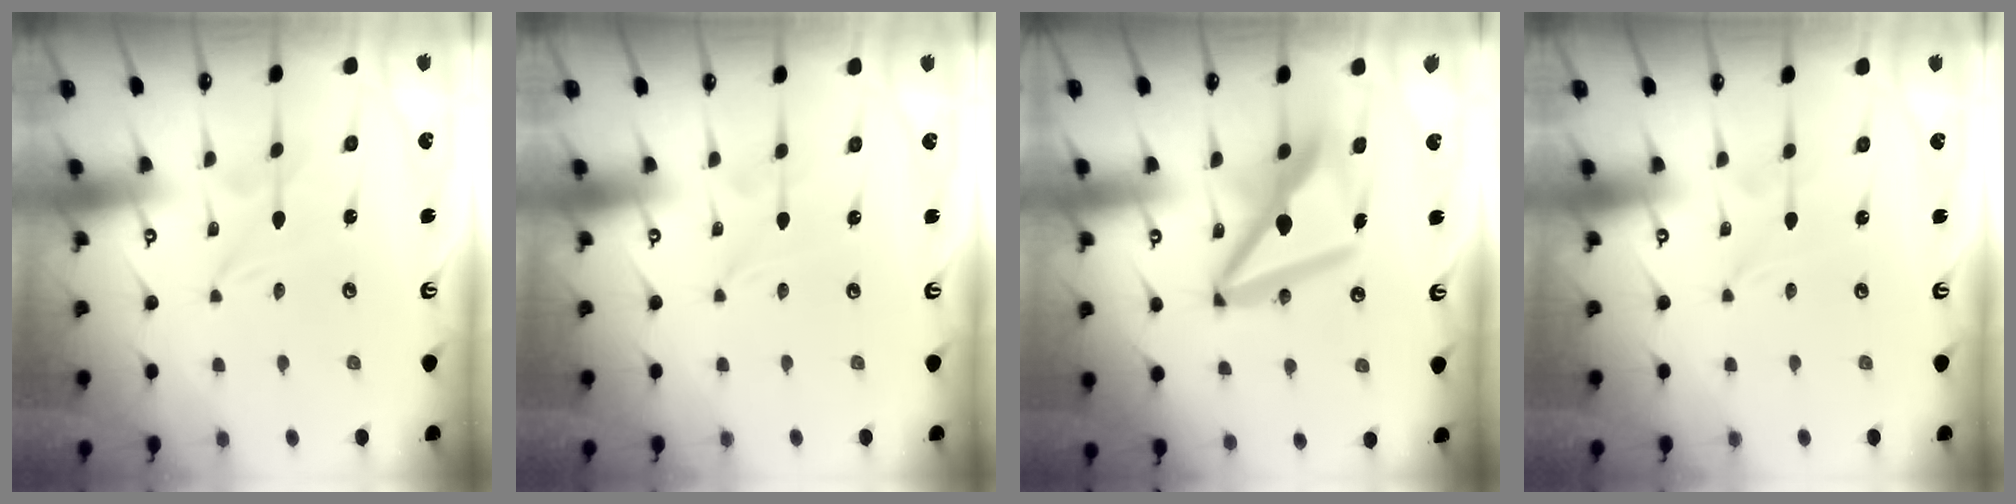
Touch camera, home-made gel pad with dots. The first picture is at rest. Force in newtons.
{"total": 0.0}
{"total": 14.1, "press": 14.0, "slide": 1.6}
{"total": 0.0}